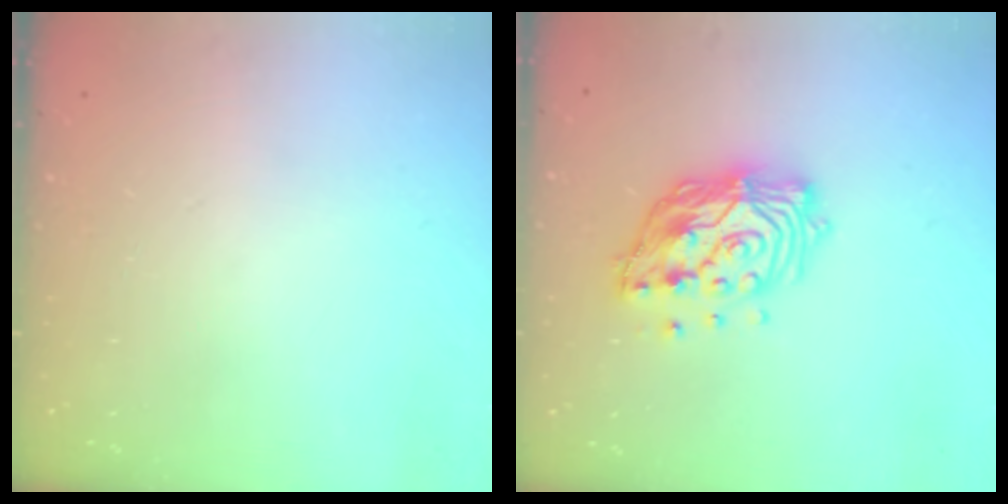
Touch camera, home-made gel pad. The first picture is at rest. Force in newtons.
{"total": 14.9, "press": 14.9, "slide": 1.3}